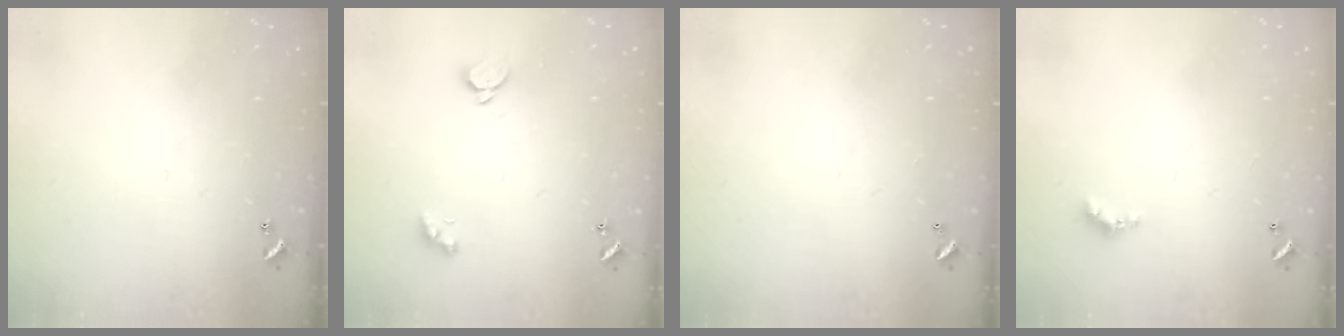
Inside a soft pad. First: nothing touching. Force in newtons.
{"total": 1.4, "press": 1.4, "slide": 0.3}
{"total": 2.8, "press": 2.8, "slide": 0.1}
{"total": 2.8, "press": 2.7, "slide": 0.6}